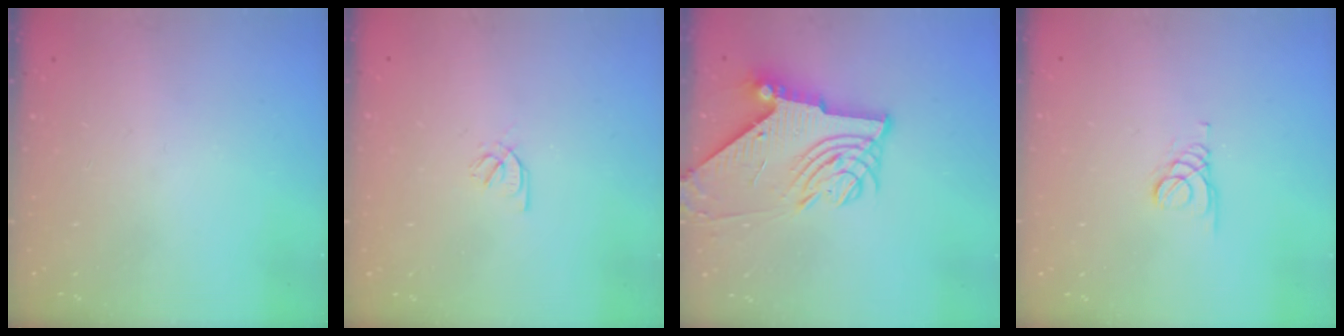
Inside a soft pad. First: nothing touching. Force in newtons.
{"total": 2.2, "press": 2.1, "slide": 0.6}
{"total": 8.8, "press": 8.7, "slide": 1.1}
{"total": 1.4, "press": 1.4, "slide": 0.2}